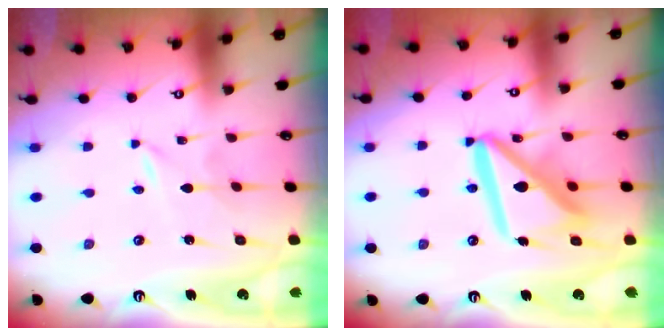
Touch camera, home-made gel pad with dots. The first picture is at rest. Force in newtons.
{"total": 16.4, "press": 16.3, "slide": 2.0}